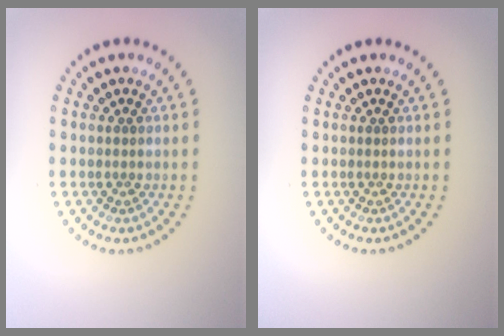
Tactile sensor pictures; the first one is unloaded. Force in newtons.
{"total": 0.0}